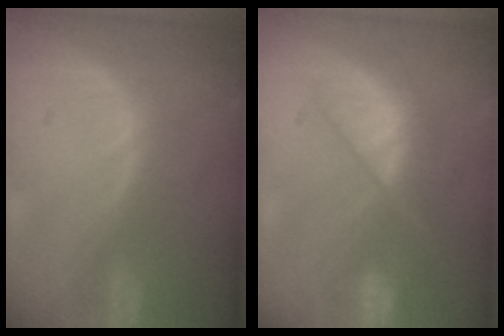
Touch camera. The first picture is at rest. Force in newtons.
{"total": 8.2, "press": 7.7, "slide": 2.9}